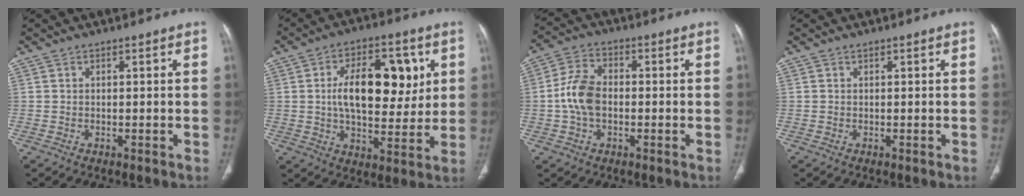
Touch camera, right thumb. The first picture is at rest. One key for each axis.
{"total": 16.9, "fx": 3.5, "fy": 9.0, "fz": 13.8, "tx": -0.176, "ty": -0.003, "tz": 0.057}
{"total": 8.3, "fx": -0.8, "fy": 5.4, "fz": 6.1, "tx": -0.121, "ty": 0.019, "tz": -0.022}
{"total": 0.0}